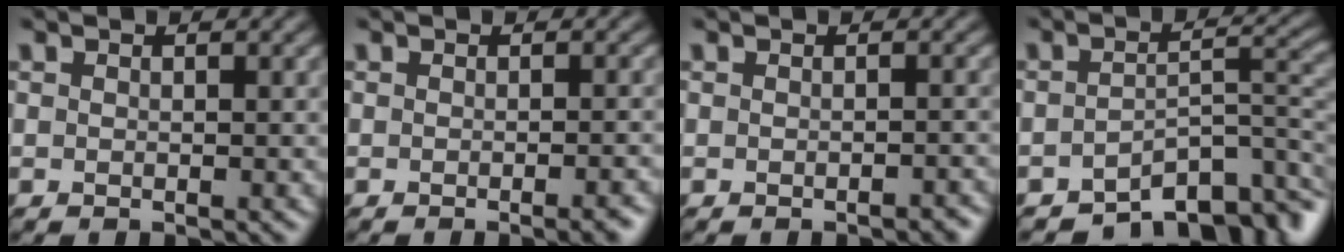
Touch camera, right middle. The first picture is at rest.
{"total": 2.3, "force": [-1.2, 0.6, 1.9], "torque": [-0.015, 0.002, -0.017]}
{"total": 1.1, "force": [-0.8, 0.3, 0.7], "torque": [-0.009, 0.000, -0.010]}
{"total": 7.7, "force": [-5.1, 3.4, 4.6], "torque": [-0.040, -0.006, -0.079]}